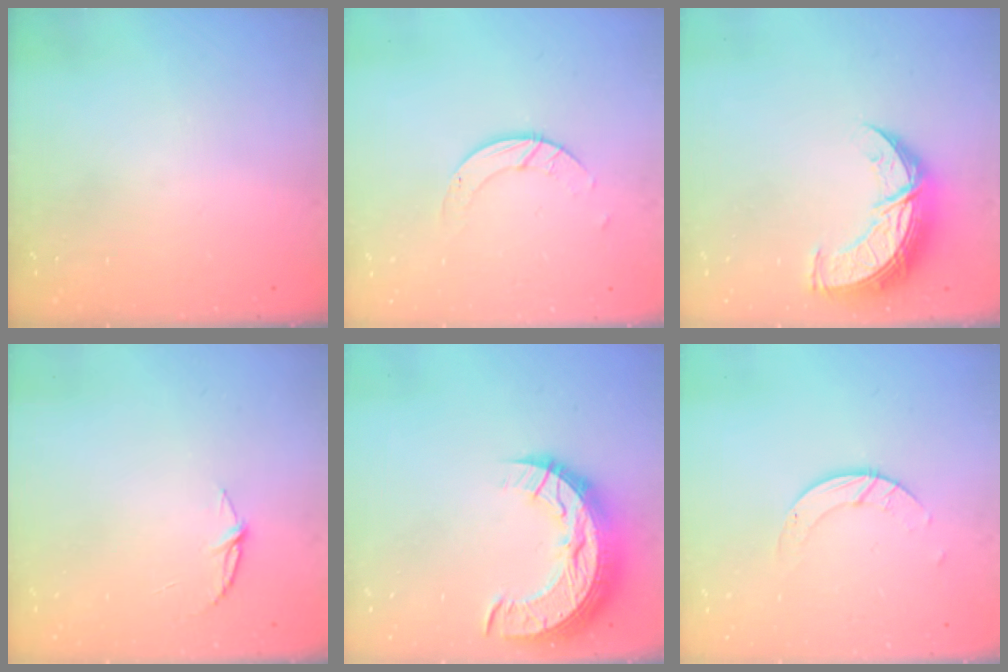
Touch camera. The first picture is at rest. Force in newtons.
{"total": 3.6, "press": 3.6, "slide": 0.2}
{"total": 11.2, "press": 11.2, "slide": 0.9}
{"total": 4.8, "press": 4.8, "slide": 0.5}
{"total": 15.0, "press": 15.0, "slide": 1.0}
{"total": 3.6, "press": 3.6, "slide": 0.2}